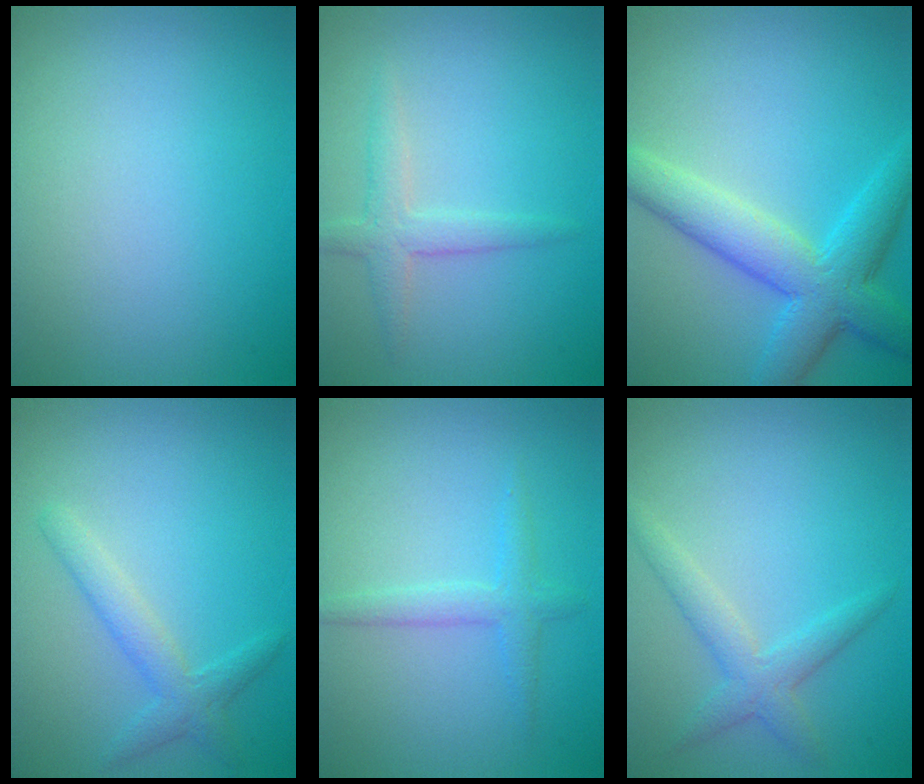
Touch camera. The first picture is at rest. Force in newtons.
{"total": 2.1, "press": 2.1, "slide": 0.1}
{"total": 6.2, "press": 6.2, "slide": 0.2}
{"total": 2.4, "press": 2.4, "slide": 0.0}
{"total": 1.8, "press": 1.8, "slide": 0.1}
{"total": 2.5, "press": 2.5, "slide": 0.0}